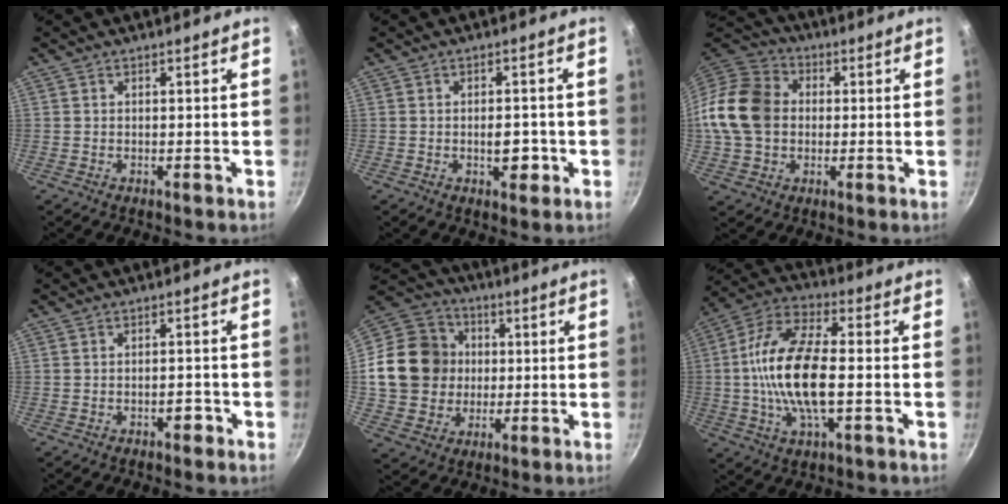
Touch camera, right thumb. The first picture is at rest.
{"total": 4.3, "force": [-1.0, 2.4, 3.4], "torque": [-0.027, 0.005, -0.014]}
{"total": 15.0, "force": [0.3, 12.1, 8.9], "torque": [-0.147, 0.024, -0.009]}
{"total": 1.8, "force": [-1.1, 0.9, 1.1], "torque": [-0.007, 0.015, -0.012]}
{"total": 17.7, "force": [0.7, 15.7, 8.1], "torque": [-0.129, 0.029, 0.012]}
{"total": 16.9, "force": [-1.3, 7.3, 15.2], "torque": [-0.289, 0.026, -0.040]}